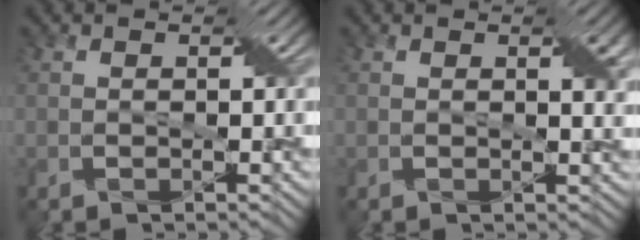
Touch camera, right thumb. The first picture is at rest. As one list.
[{"total": 2.1, "force": [0.8, 0.5, 1.9], "torque": [-0.028, -0.001, 0.015]}]